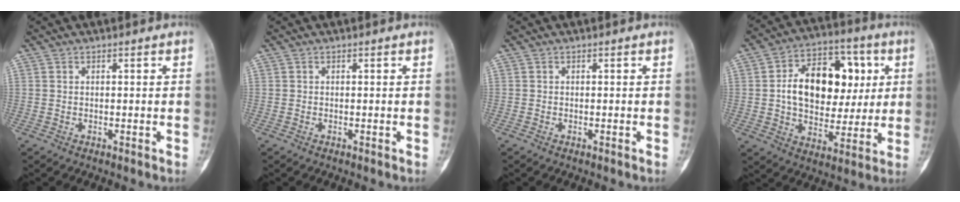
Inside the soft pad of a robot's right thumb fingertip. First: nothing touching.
{"total": 0.0}
{"total": 0.0}
{"total": 18.9, "force": [3.1, 12.8, 13.6], "torque": [-0.170, 0.015, 0.050]}